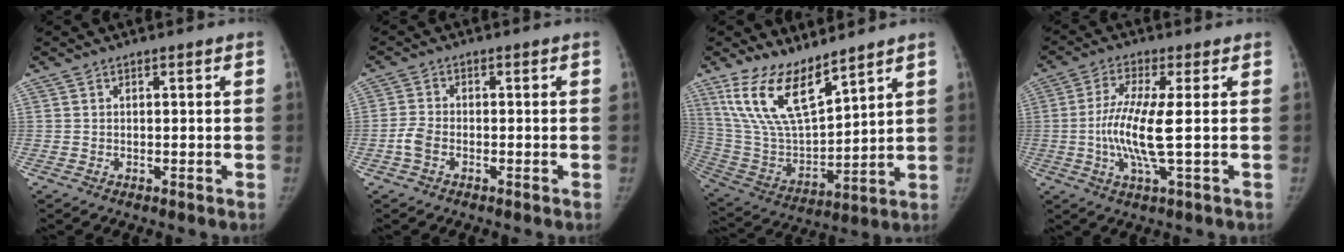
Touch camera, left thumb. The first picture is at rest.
{"total": 3.0, "force": [-1.4, 1.8, 1.9], "torque": [-0.043, 0.007, -0.032]}
{"total": 15.8, "force": [10.9, 5.6, 10.0], "torque": [-0.173, -0.061, 0.229]}
{"total": 9.3, "force": [-0.5, 1.2, 9.2], "torque": [-0.211, -0.002, -0.018]}